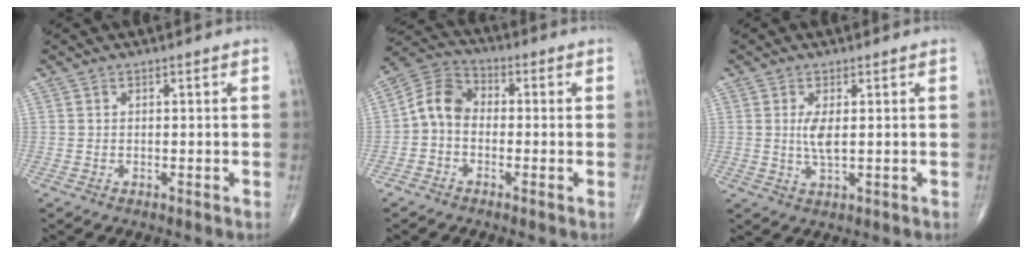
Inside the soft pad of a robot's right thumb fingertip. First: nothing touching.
{"total": 7.1, "force": [-1.2, 5.3, 4.6], "torque": [-0.073, 0.029, -0.042]}
{"total": 3.5, "force": [0.5, 1.0, 3.4], "torque": [-0.072, -0.010, 0.014]}